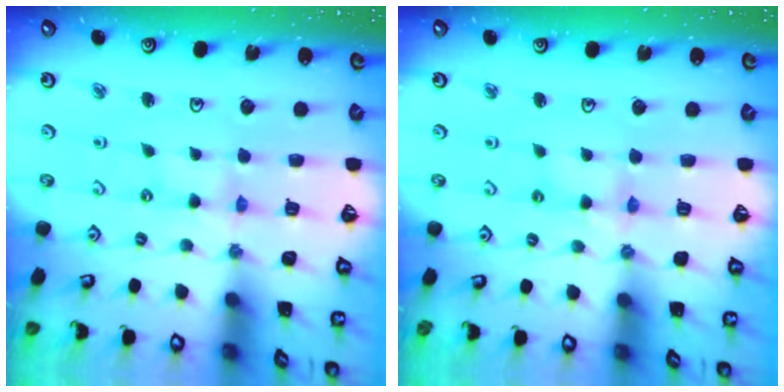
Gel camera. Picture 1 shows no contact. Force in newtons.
{"total": 4.0, "press": 4.0, "slide": 0.4}